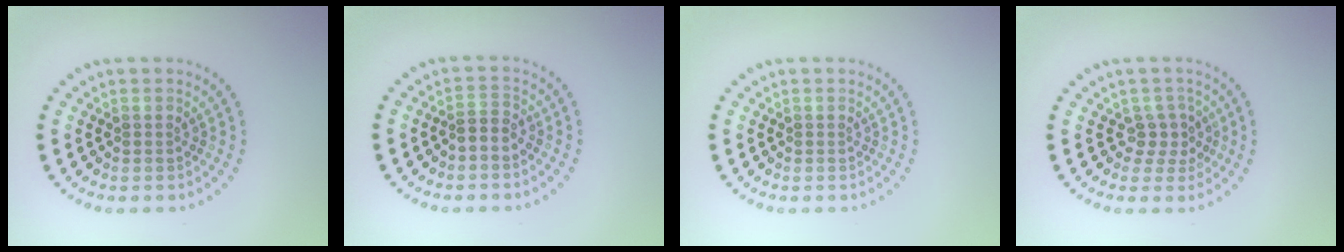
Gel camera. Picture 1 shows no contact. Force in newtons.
{"total": 1.4, "press": 1.3, "slide": 0.7}
{"total": 0.0}
{"total": 2.1, "press": 1.7, "slide": 1.2}